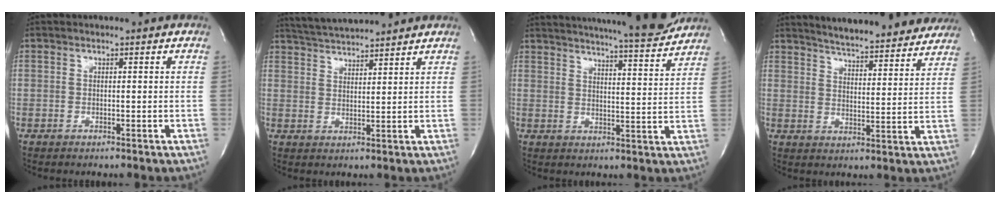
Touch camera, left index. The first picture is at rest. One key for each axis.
{"total": 8.6, "fx": 8.3, "fy": -0.3, "fz": 2.5, "tx": -0.057, "ty": 0.024, "tz": 0.138}
{"total": 18.6, "fx": 17.2, "fy": 0.4, "fz": 7.1, "tx": -0.114, "ty": -0.029, "tz": 0.224}
{"total": 20.3, "fx": 18.8, "fy": 2.8, "fz": 7.2, "tx": -0.104, "ty": -0.018, "tz": 0.241}